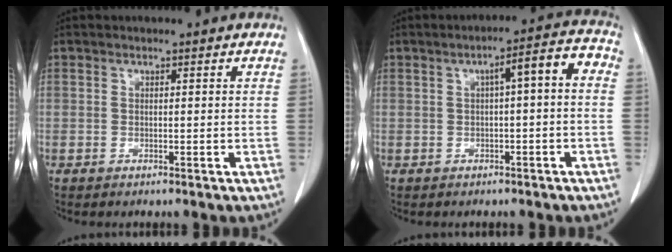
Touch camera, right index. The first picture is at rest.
{"total": 5.7, "force": [0.2, 1.0, 5.6], "torque": [-0.076, 0.026, -0.001]}